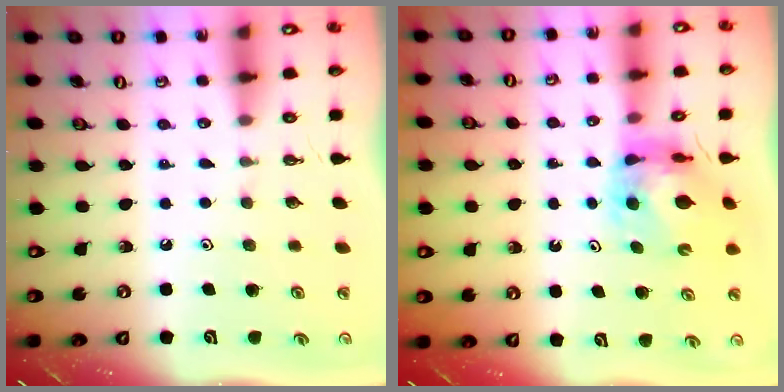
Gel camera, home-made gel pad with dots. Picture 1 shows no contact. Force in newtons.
{"total": 10.6, "press": 10.5, "slide": 1.3}